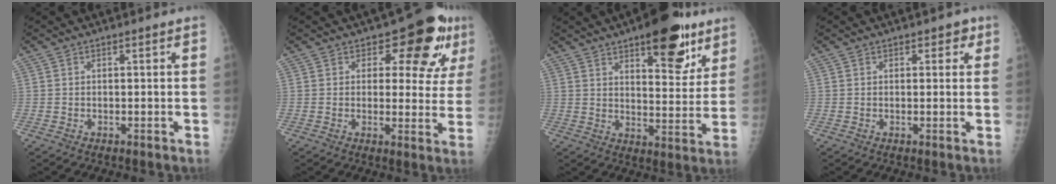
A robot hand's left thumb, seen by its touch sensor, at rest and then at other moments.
{"total": 11.0, "force": [5.3, 6.2, 7.4], "torque": [-0.045, -0.020, 0.062]}
{"total": 16.3, "force": [9.7, 6.5, 11.4], "torque": [-0.107, -0.047, 0.137]}
{"total": 2.3, "force": [1.2, 1.7, 1.1], "torque": [0.011, -0.002, 0.009]}